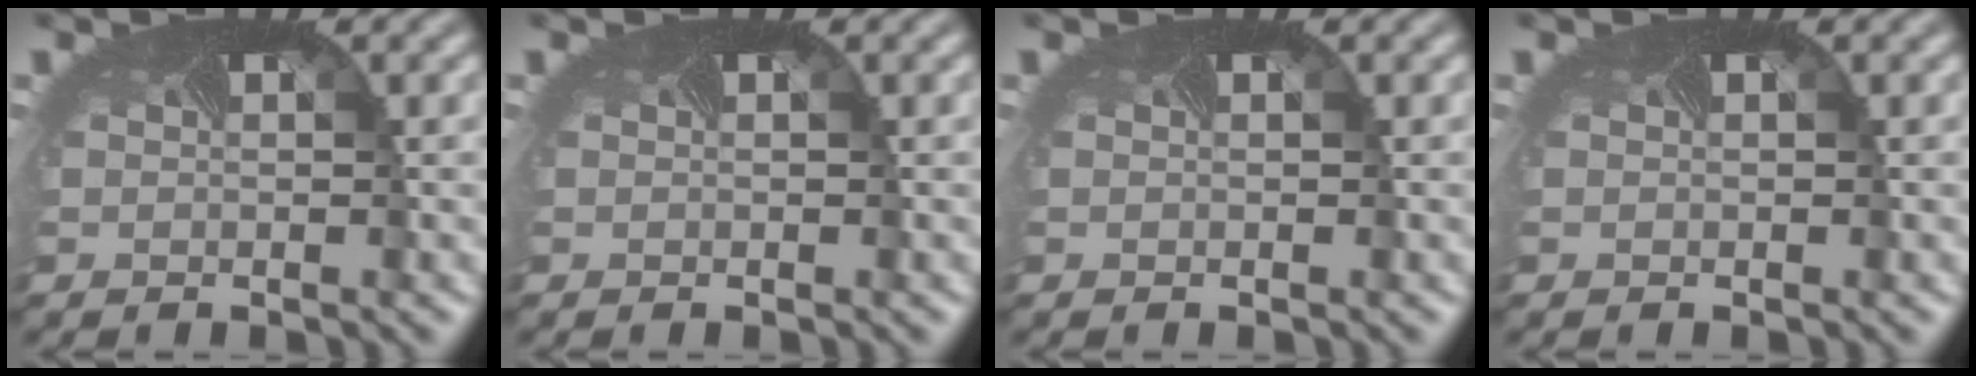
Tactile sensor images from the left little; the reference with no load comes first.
{"total": 0.0}
{"total": 0.0}
{"total": 0.0}